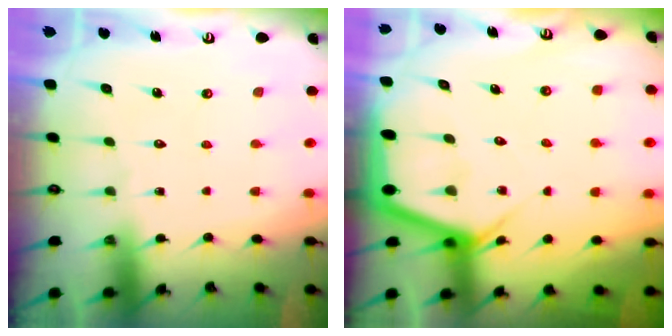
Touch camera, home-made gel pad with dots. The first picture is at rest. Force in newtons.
{"total": 6.2, "press": 6.2, "slide": 0.5}